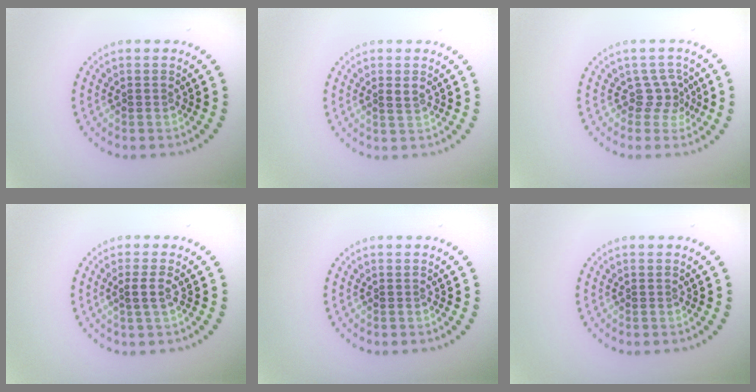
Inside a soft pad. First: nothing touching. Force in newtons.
{"total": 1.0, "press": 0.9, "slide": 0.4}
{"total": 2.1, "press": 1.4, "slide": 1.5}
{"total": 1.4, "press": 1.0, "slide": 0.9}
{"total": 0.0}
{"total": 0.0}